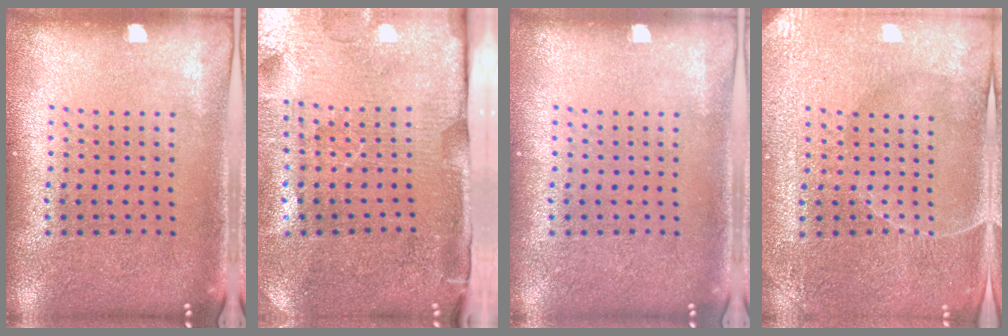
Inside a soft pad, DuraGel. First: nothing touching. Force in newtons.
{"total": 4.5, "press": 3.7, "slide": 2.7}
{"total": 0.0}
{"total": 3.5, "press": 3.5, "slide": 0.6}